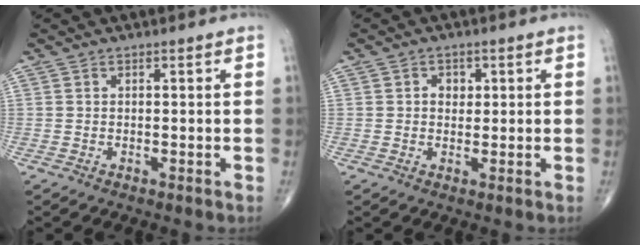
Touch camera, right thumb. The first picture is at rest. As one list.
[{"total": 2.5, "force": [0.6, 2.0, 1.3], "torque": [-0.004, 0.000, 0.006]}]